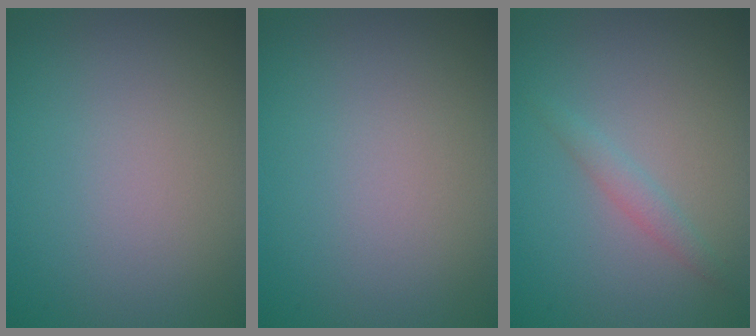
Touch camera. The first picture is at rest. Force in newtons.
{"total": 0.0}
{"total": 1.3, "press": 1.3, "slide": 0.1}